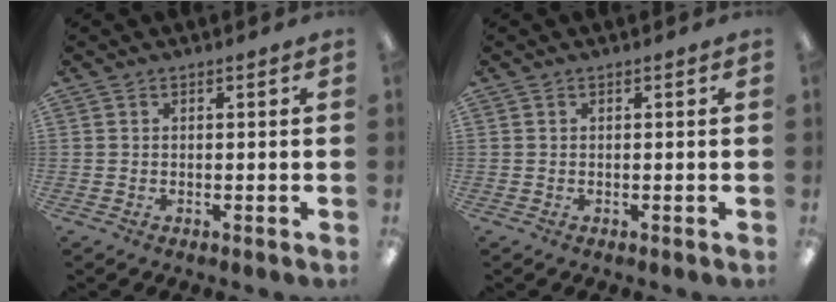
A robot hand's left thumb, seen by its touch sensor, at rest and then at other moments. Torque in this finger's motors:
{"motor_torque": [0.00, 0.00, 0.00, 0.00, 0.00]}